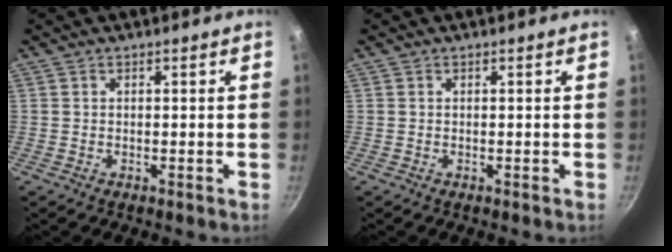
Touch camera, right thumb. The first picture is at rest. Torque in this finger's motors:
{"motor_torque": [0.00, 0.00, 0.00, 0.00, 0.00]}